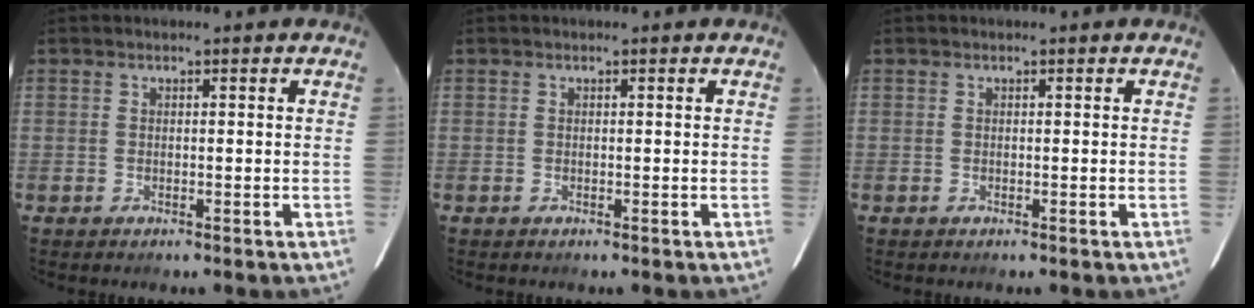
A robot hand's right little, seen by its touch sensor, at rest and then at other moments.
{"total": 0.0}
{"total": 0.0}